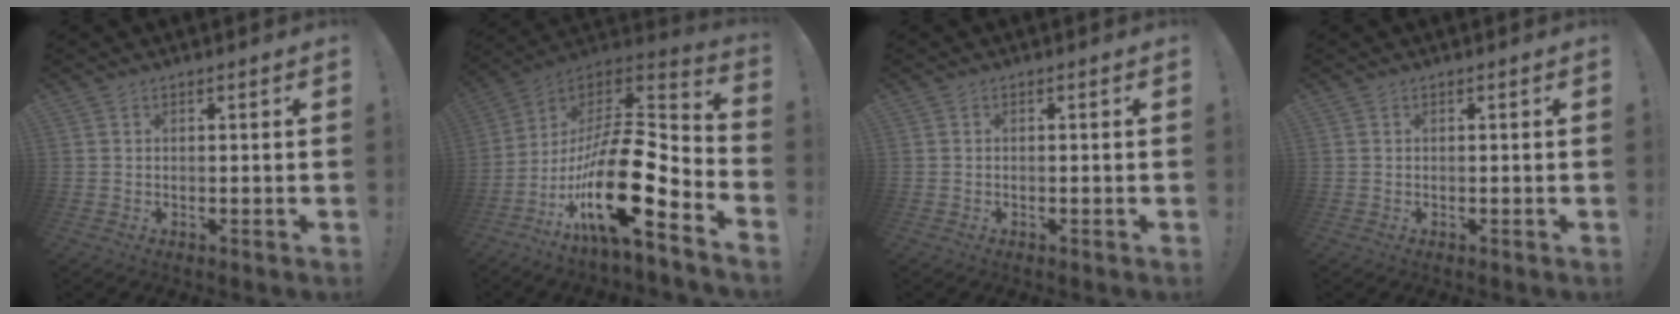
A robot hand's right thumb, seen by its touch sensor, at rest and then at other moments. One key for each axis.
{"total": 22.9, "fx": -8.1, "fy": 6.8, "fz": 20.3, "tx": -0.364, "ty": 0.024, "tz": -0.138}
{"total": 0.0}
{"total": 0.0}